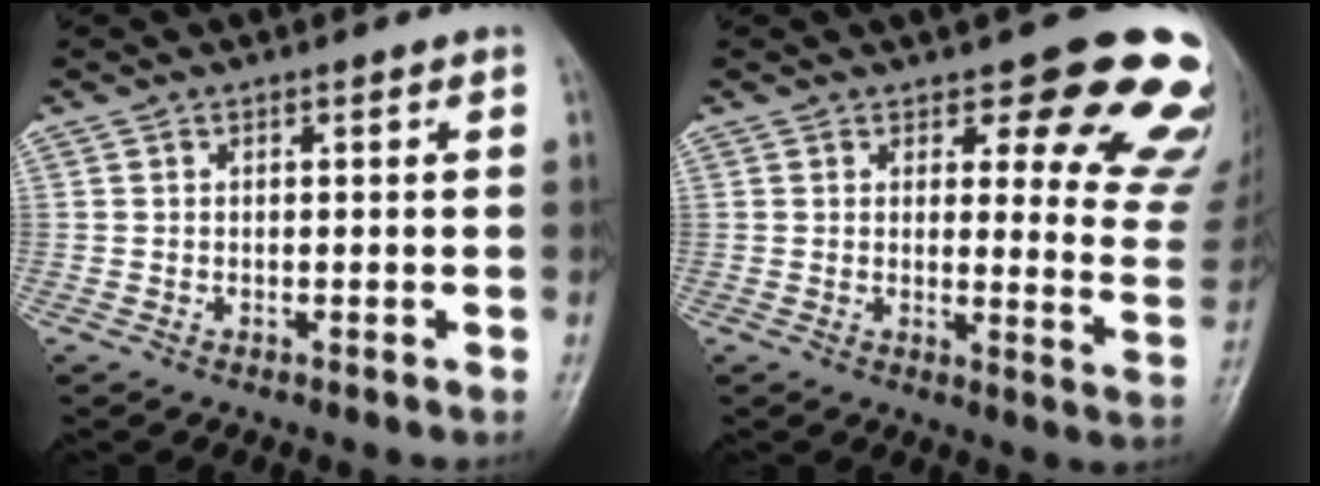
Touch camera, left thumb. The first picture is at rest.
{"total": 15.8, "force": [11.4, 5.6, 9.4], "torque": [-0.052, -0.081, 0.115]}